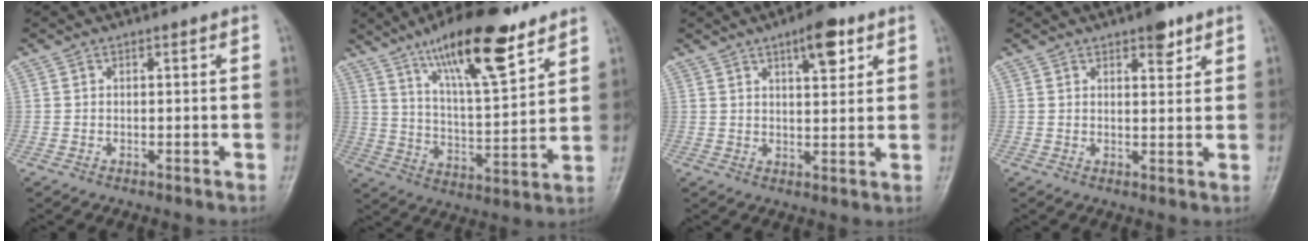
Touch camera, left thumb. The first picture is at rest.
{"total": 18.3, "force": [12.0, 5.0, 12.8], "torque": [-0.188, -0.062, 0.209]}
{"total": 6.9, "force": [3.8, 2.5, 5.2], "torque": [-0.060, -0.018, 0.053]}
{"total": 4.4, "force": [2.9, 1.8, 2.9], "torque": [-0.024, -0.015, 0.039]}